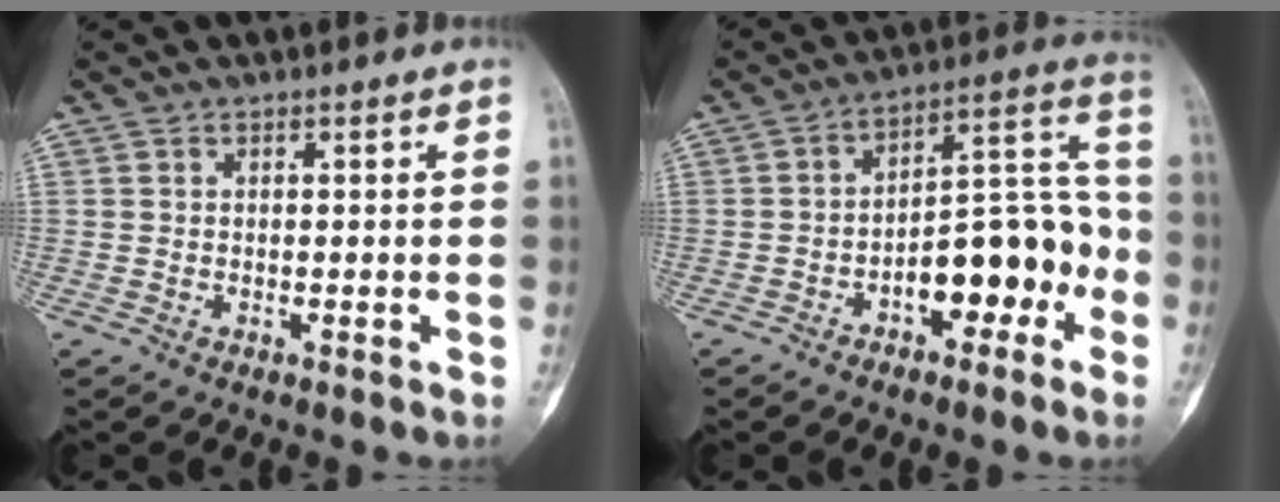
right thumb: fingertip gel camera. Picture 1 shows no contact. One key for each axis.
{"total": 14.0, "fx": -4.9, "fy": 7.0, "fz": 11.2, "tx": -0.131, "ty": 0.061, "tz": -0.072}